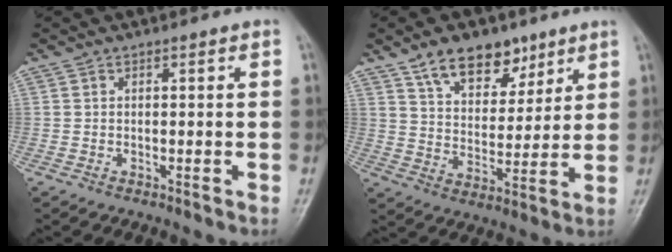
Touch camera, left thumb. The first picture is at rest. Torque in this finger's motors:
{"motor_torque": [1.23, 1.22, 0.29, -0.09, 0.03]}